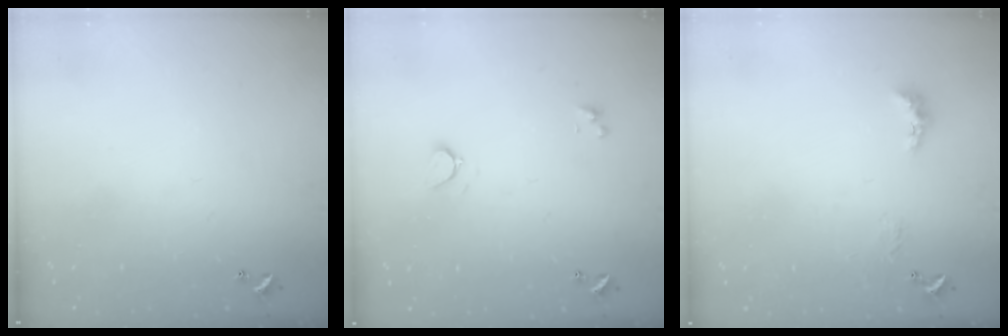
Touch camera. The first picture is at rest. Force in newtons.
{"total": 0.9, "press": 0.6, "slide": 0.6}
{"total": 2.3, "press": 2.2, "slide": 0.7}